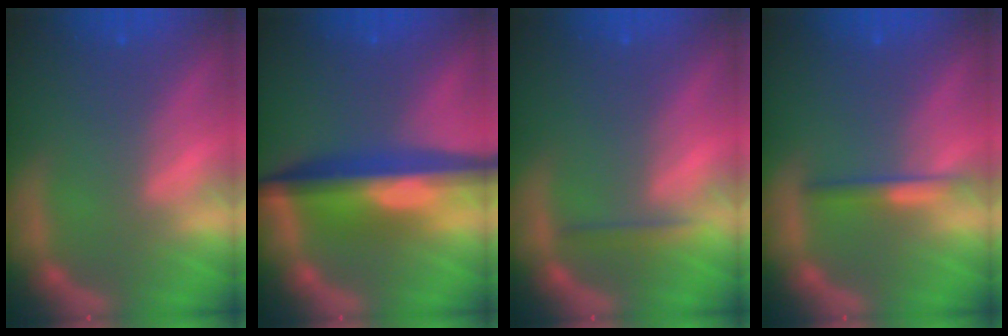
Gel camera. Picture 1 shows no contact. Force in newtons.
{"total": 8.6}
{"total": 1.4}
{"total": 1.9}